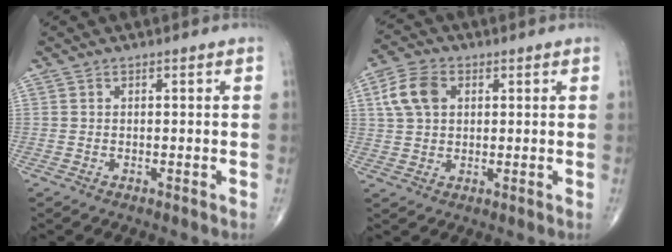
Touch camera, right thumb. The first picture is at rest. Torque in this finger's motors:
{"motor_torque": [-0.86, 0.90, 0.10, -0.09, 0.02]}